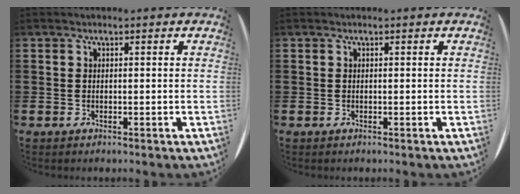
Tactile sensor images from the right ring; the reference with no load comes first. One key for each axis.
{"total": 0.0}